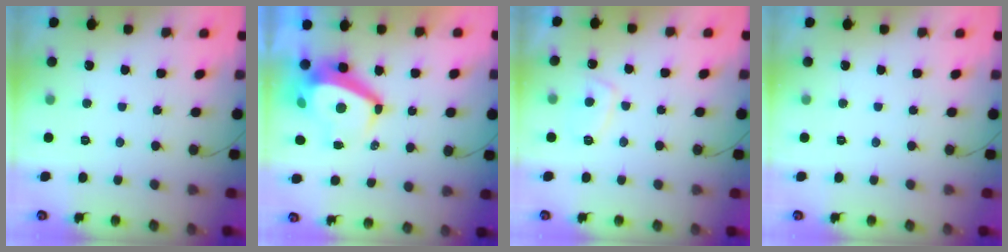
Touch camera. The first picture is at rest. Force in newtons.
{"total": 8.4, "press": 8.4, "slide": 0.9}
{"total": 5.3, "press": 5.2, "slide": 0.9}
{"total": 0.0}